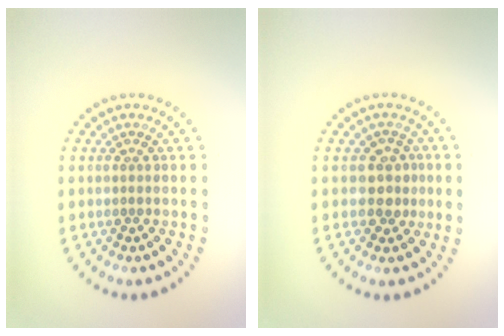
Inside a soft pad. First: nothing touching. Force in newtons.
{"total": 2.4, "press": 2.2, "slide": 1.0}